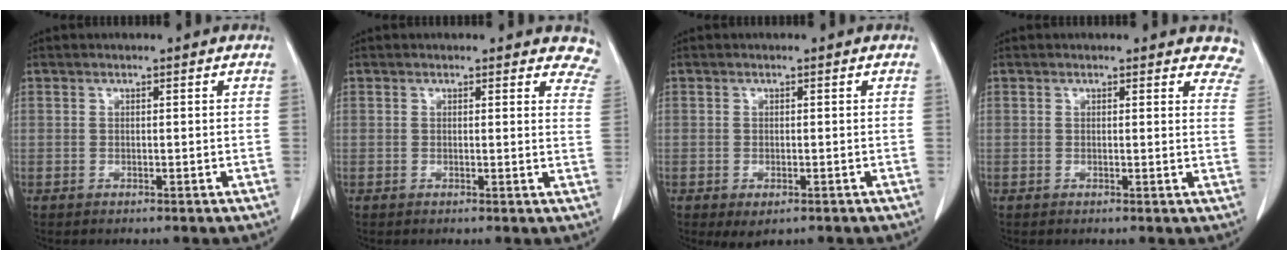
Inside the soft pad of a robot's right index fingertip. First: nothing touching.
{"total": 6.0, "force": [5.6, 2.1, 0.9], "torque": [0.026, -0.016, 0.021]}
{"total": 2.5, "force": [-1.3, 1.2, 1.7], "torque": [-0.024, -0.005, -0.008]}
{"total": 5.9, "force": [5.4, 2.1, 0.8], "torque": [0.027, -0.015, 0.020]}